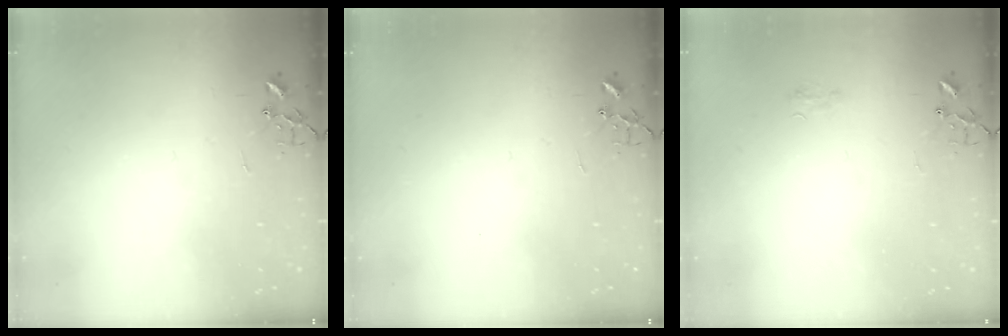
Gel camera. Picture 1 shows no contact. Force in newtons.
{"total": 0.0}
{"total": 5.5, "press": 5.4, "slide": 0.8}